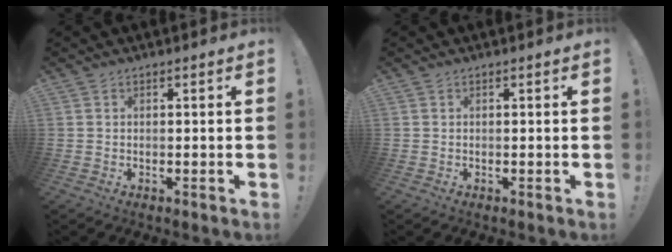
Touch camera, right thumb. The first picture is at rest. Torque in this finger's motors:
{"motor_torque": [0.00, 0.00, -0.03, 0.03, 0.01]}